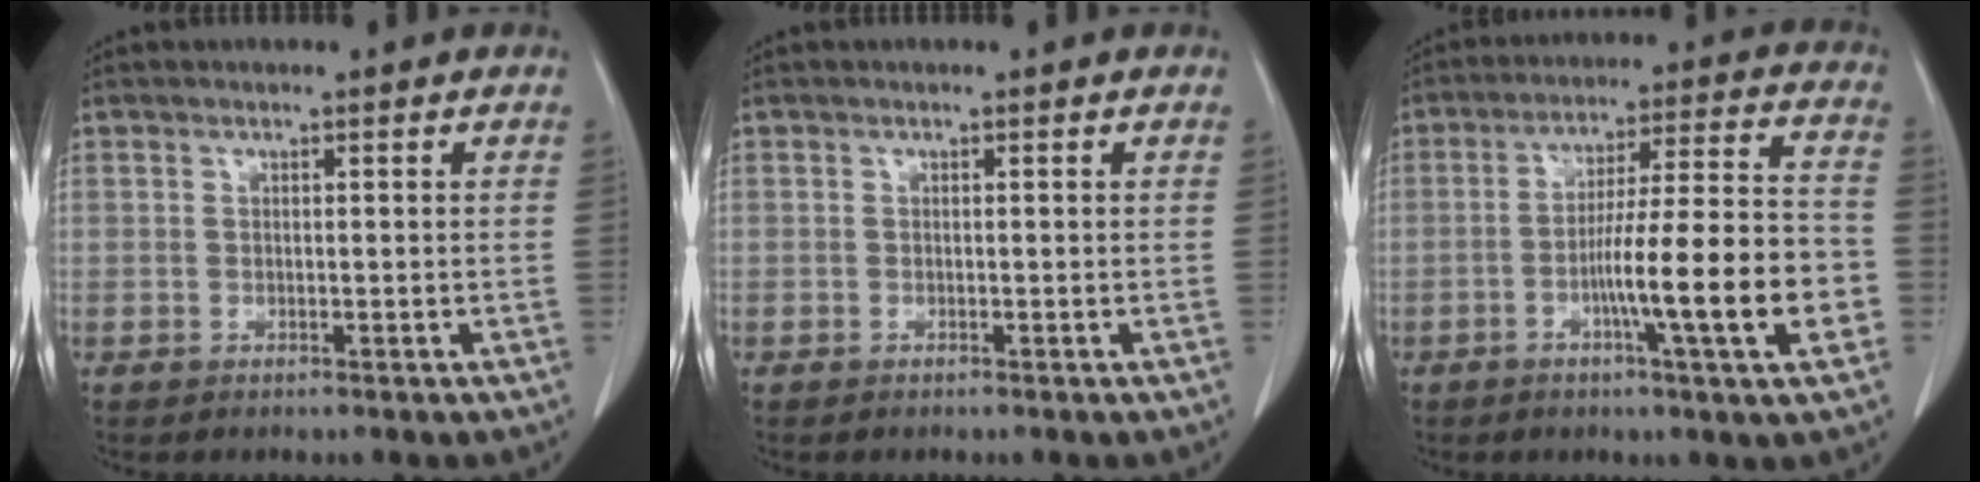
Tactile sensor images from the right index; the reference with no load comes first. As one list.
[{"total": 0.0}, {"total": 15.3, "force": [-4.5, 0.4, 14.7], "torque": [-0.235, 0.005, -0.070]}]